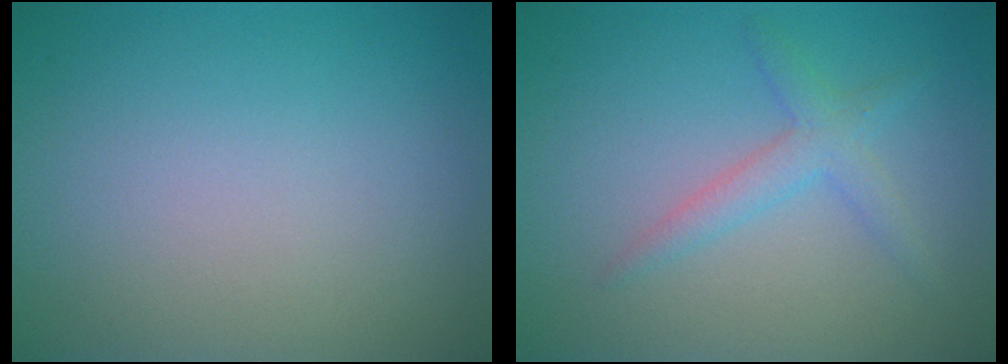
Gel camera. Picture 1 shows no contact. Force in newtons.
{"total": 2.3, "press": 2.3, "slide": 0.1}